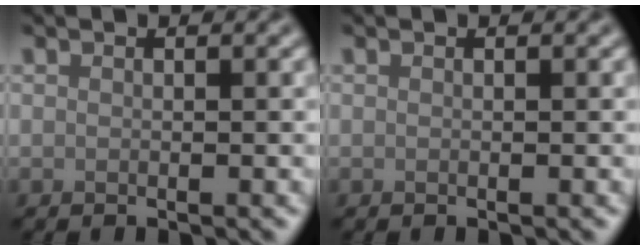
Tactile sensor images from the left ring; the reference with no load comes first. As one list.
[{"total": 0.0}]